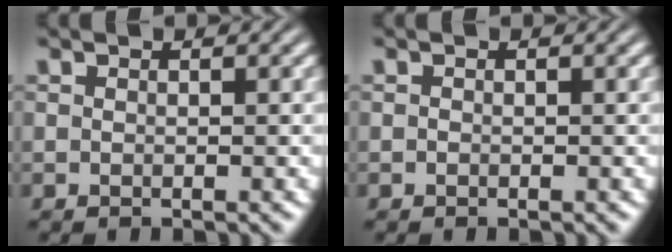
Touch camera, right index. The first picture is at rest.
{"total": 0.7, "force": [-0.2, -0.7, -0.1], "torque": [0.006, -0.004, -0.001]}